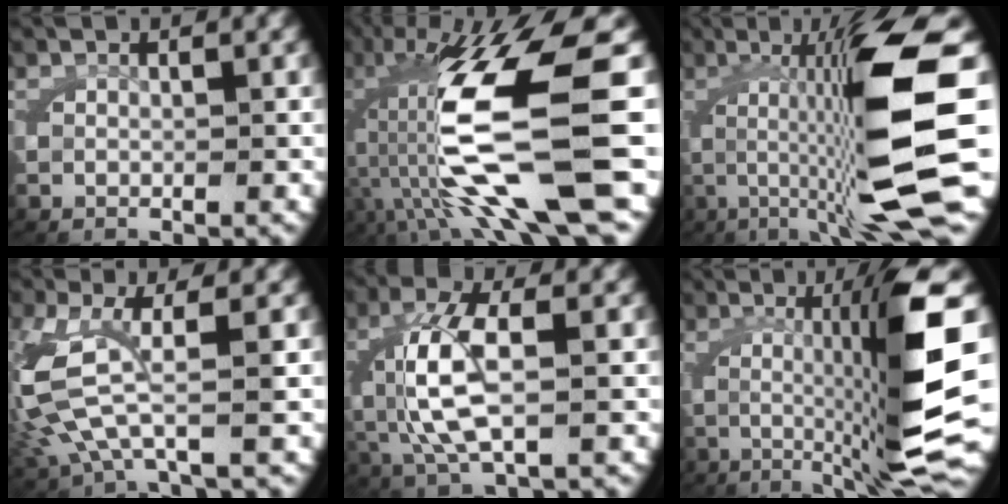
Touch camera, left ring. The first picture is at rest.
{"total": 15.9, "force": [-1.0, 6.4, 14.5], "torque": [-0.278, -0.025, 0.005]}
{"total": 13.0, "force": [0.3, 2.7, 12.7], "torque": [-0.190, 0.013, 0.004]}
{"total": 6.8, "force": [0.2, 3.9, 5.5], "torque": [-0.163, -0.019, 0.018]}
{"total": 6.3, "force": [-0.2, 2.9, 5.5], "torque": [-0.137, -0.012, 0.011]}
{"total": 12.3, "force": [1.1, 1.4, 12.1], "torque": [-0.178, 0.009, 0.022]}